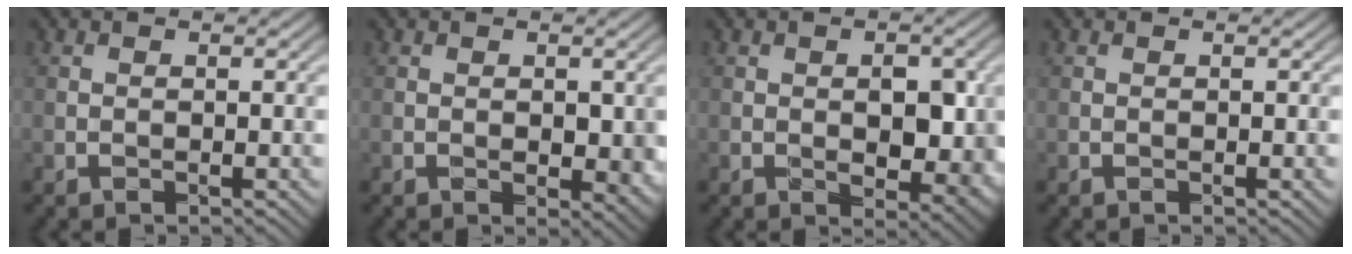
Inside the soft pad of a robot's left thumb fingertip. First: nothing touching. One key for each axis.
{"total": 3.2, "fx": -0.1, "fy": 1.9, "fz": 2.6, "tx": -0.031, "ty": -0.008, "tz": 0.003}
{"total": 5.7, "fx": -0.1, "fy": 3.5, "fz": 4.5, "tx": -0.059, "ty": -0.010, "tz": 0.005}
{"total": 0.0}